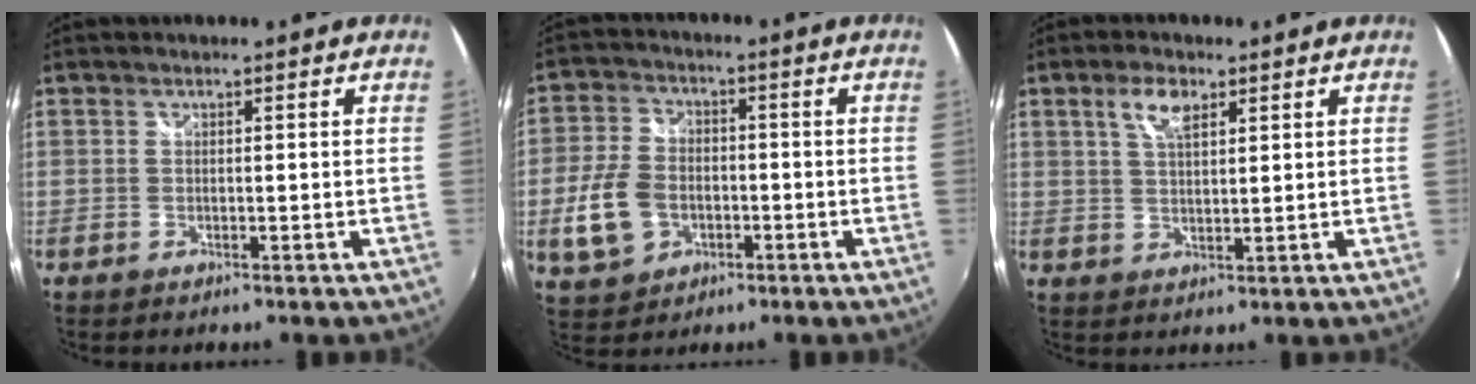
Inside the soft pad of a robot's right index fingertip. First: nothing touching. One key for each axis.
{"total": 10.0, "fx": -2.7, "fy": 7.3, "fz": 6.2, "tx": -0.147, "ty": 0.005, "tz": -0.043}
{"total": 4.8, "fx": 2.5, "fy": 2.0, "fz": 3.5, "tx": -0.065, "ty": 0.006, "tz": 0.047}